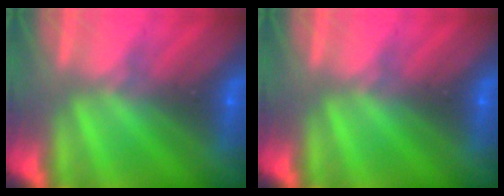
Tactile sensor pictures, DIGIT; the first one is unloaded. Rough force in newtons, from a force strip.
{"total": 0.0}